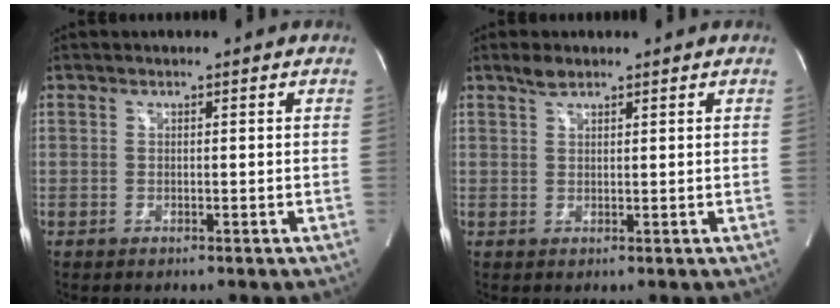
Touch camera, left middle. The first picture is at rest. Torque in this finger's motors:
{"motor_torque": [0.40, -0.13, -0.07, 0.03]}